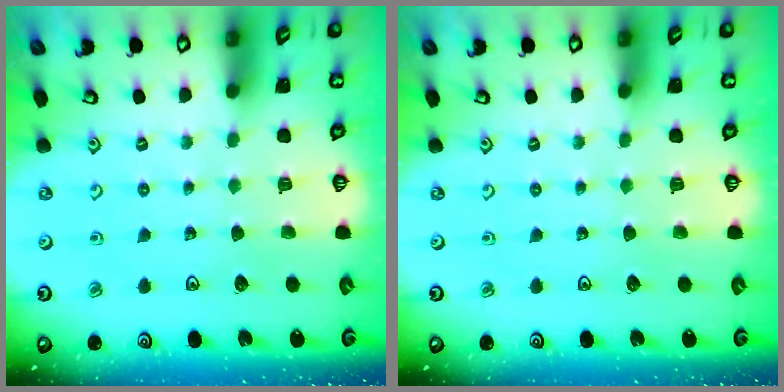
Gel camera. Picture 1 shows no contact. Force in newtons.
{"total": 0.0}